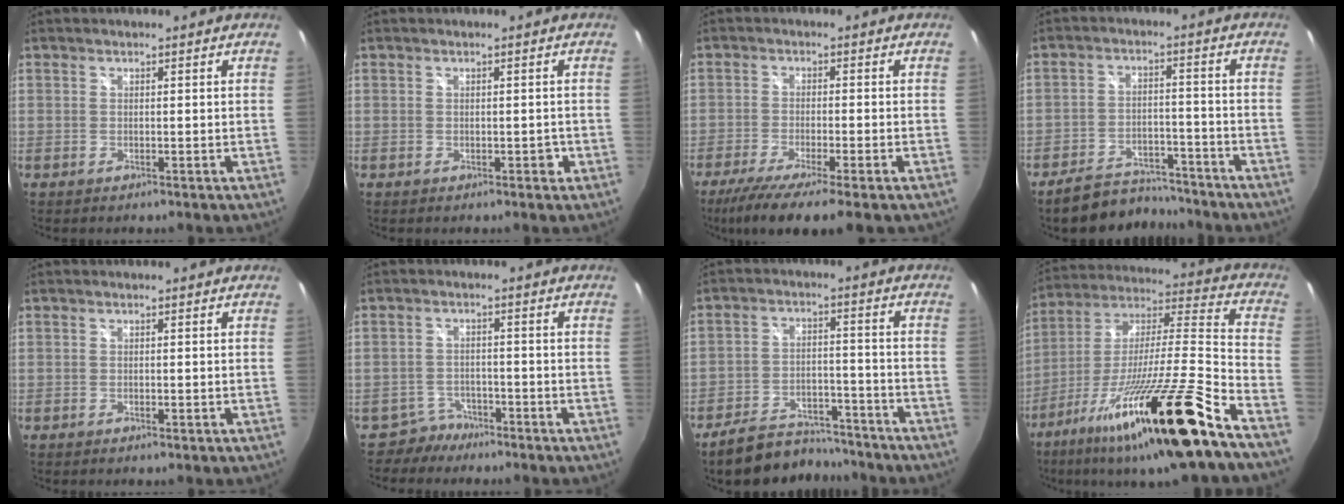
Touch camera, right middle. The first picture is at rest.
{"total": 1.3, "force": [-0.6, 1.0, 0.5], "torque": [-0.005, 0.001, -0.005]}
{"total": 10.0, "force": [-7.5, 0.3, 6.6], "torque": [-0.138, -0.038, -0.126]}
{"total": 10.9, "force": [-9.9, 3.5, 3.1], "torque": [-0.078, 0.011, -0.141]}
{"total": 0.7, "force": [-0.4, 0.3, 0.5], "torque": [-0.007, 0.001, -0.006]}
{"total": 3.6, "force": [-2.9, 2.1, -0.5], "torque": [0.004, 0.012, -0.051]}
{"total": 13.5, "force": [-11.9, 4.5, 4.6], "torque": [-0.104, 0.006, -0.171]}
{"total": 26.9, "force": [-17.6, 0.1, 20.4], "torque": [-0.331, -0.051, -0.297]}